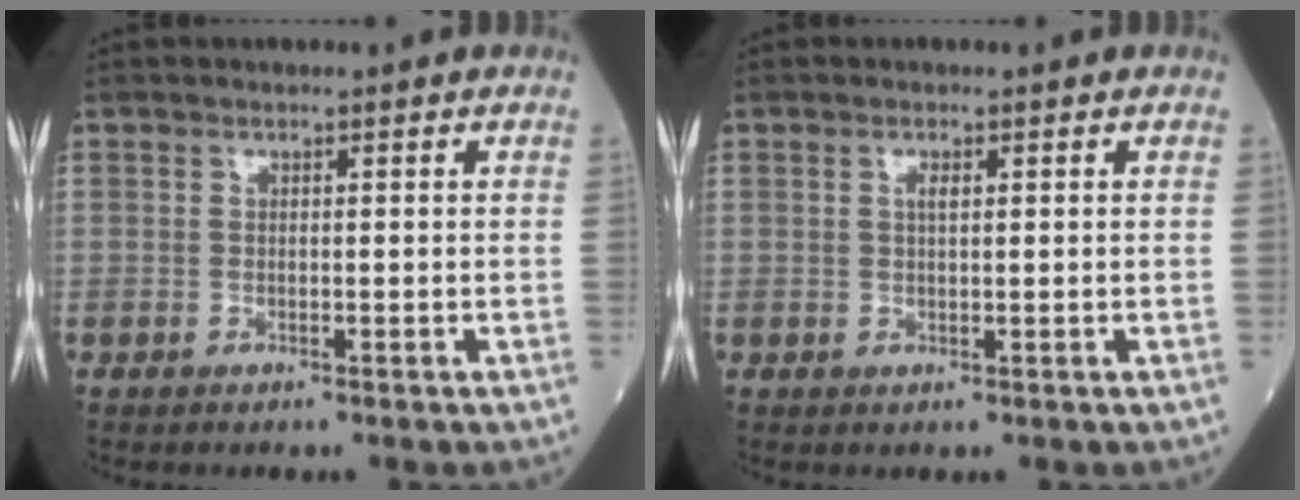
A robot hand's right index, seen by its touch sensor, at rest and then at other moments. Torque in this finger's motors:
{"motor_torque": [0.17, 0.14, 0.07, 0.03]}